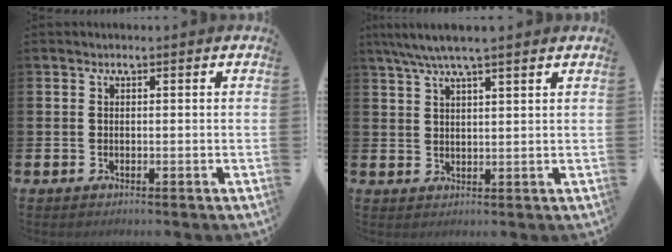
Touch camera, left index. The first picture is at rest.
{"total": 5.1, "force": [4.2, 0.4, 2.8], "torque": [-0.063, -0.006, 0.077]}